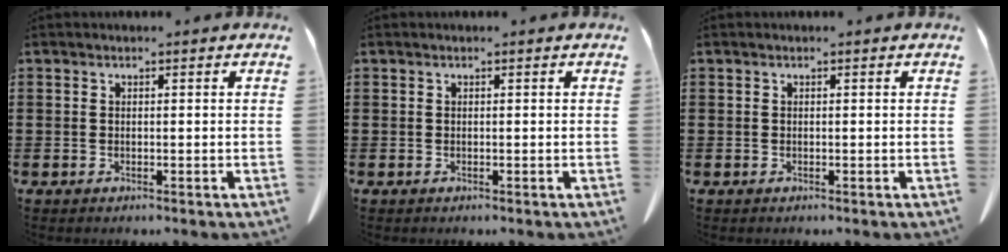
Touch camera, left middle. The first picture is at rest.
{"total": 0.0}
{"total": 0.0}